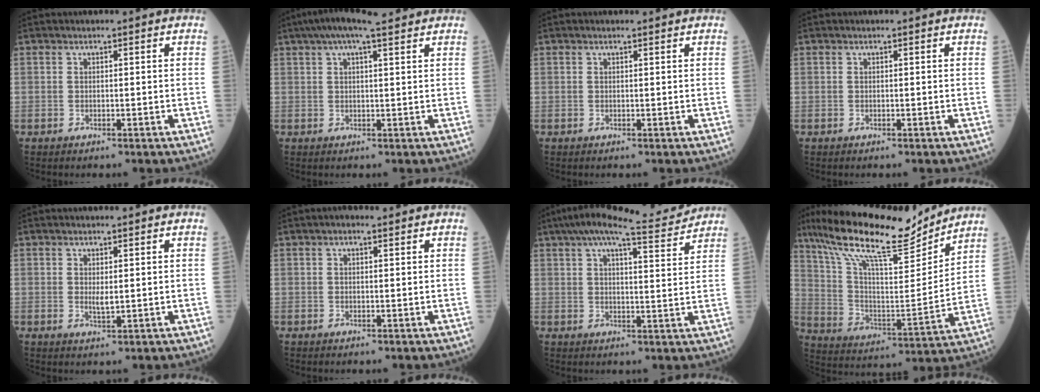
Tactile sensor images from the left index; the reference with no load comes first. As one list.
[{"total": 8.4, "force": [6.5, 1.1, 5.3], "torque": [-0.091, 0.044, 0.101]}, {"total": 0.8, "force": [0.8, -0.1, 0.2], "torque": [-0.008, 0.003, 0.013]}, {"total": 0.0}, {"total": 1.6, "force": [0.5, 0.4, 1.5], "torque": [-0.031, -0.004, 0.011]}, {"total": 1.4, "force": [0.9, 0.4, 0.9], "torque": [-0.020, 0.008, 0.011]}, {"total": 12.0, "force": [10.9, 0.2, 5.0], "torque": [-0.082, 0.009, 0.149]}, {"total": 20.1, "force": [16.9, 3.1, 10.4], "torque": [-0.196, 0.005, 0.290]}]